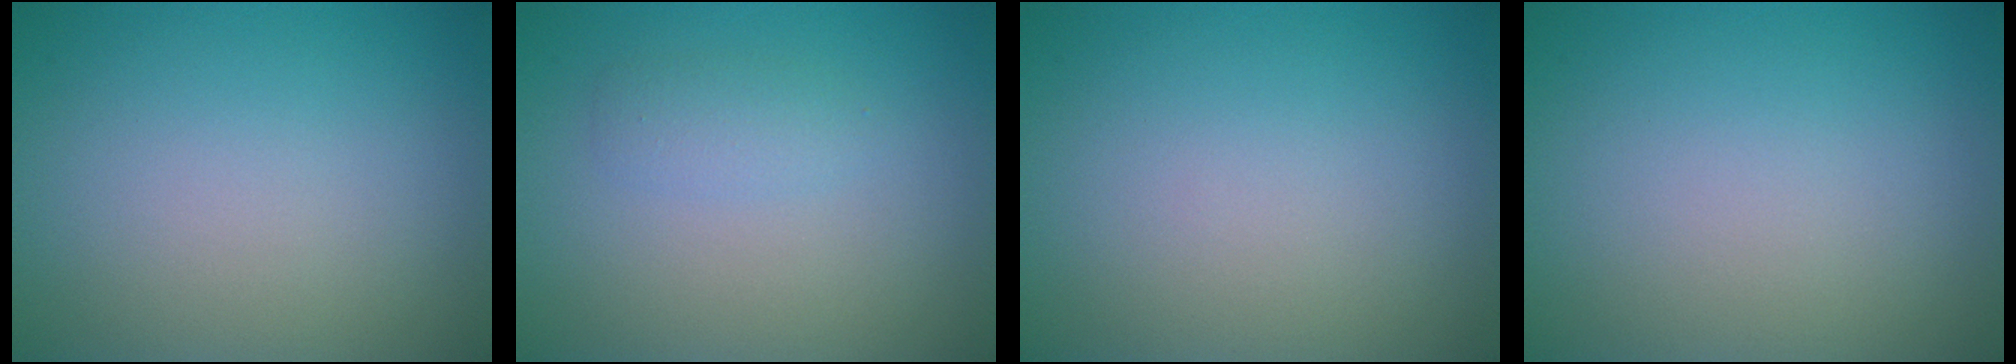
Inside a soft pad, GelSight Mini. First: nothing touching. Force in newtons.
{"total": 1.5, "press": 1.4, "slide": 0.1}
{"total": 0.0}
{"total": 0.0}